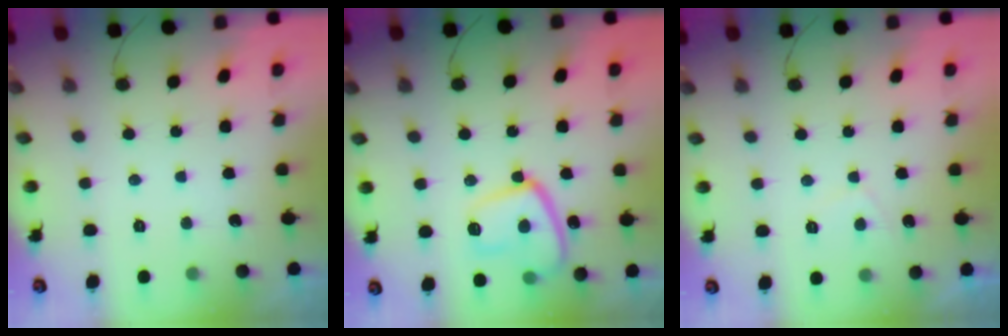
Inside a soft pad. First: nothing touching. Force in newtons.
{"total": 14.4, "press": 14.3, "slide": 1.3}
{"total": 1.8, "press": 1.7, "slide": 0.6}